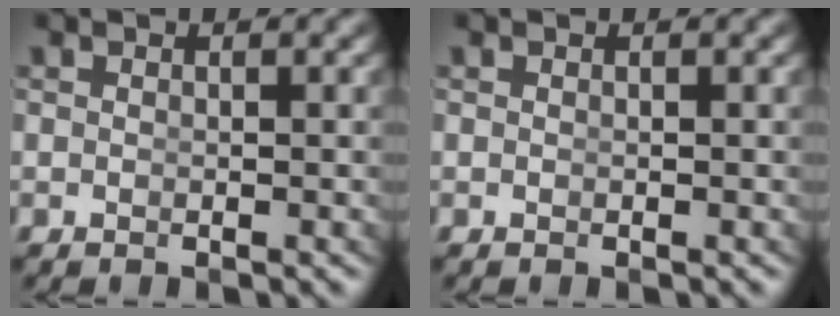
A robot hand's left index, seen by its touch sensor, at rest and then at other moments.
{"total": 0.0}